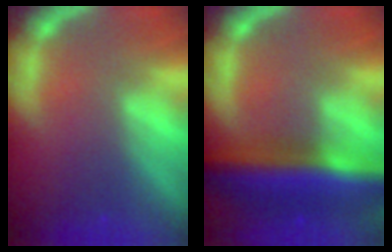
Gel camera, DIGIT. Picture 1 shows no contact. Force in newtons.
{"total": 10.0}